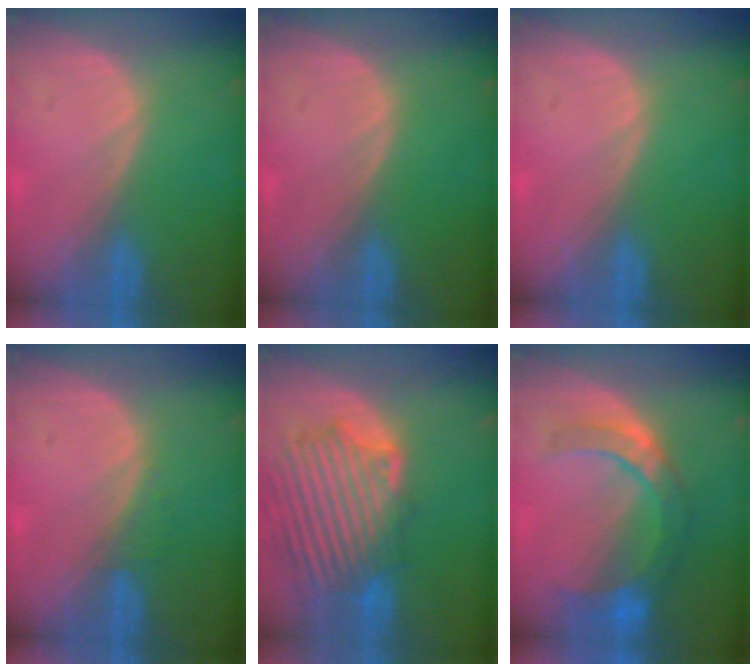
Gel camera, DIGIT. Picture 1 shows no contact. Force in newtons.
{"total": 0.0}
{"total": 0.0}
{"total": 1.2, "press": 1.1, "slide": 0.4}
{"total": 11.7, "press": 11.1, "slide": 3.8}
{"total": 8.3, "press": 7.7, "slide": 3.3}